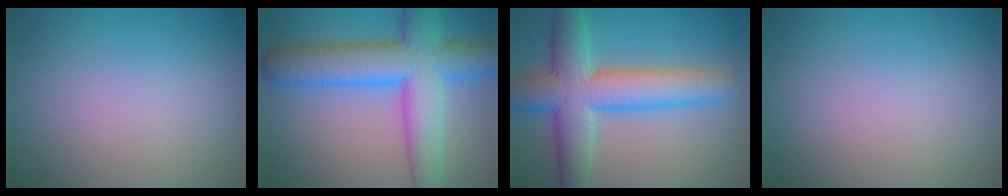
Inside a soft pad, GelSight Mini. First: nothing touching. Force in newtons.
{"total": 10.1, "press": 10.1, "slide": 0.3}
{"total": 8.2, "press": 8.2, "slide": 0.3}
{"total": 0.0}